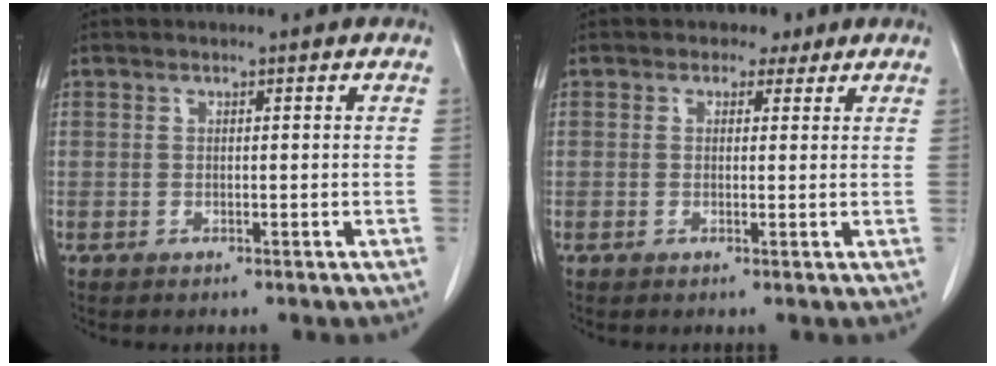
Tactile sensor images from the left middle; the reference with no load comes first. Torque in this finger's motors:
{"motor_torque": [-0.04, 0.00, -0.06, -0.01]}